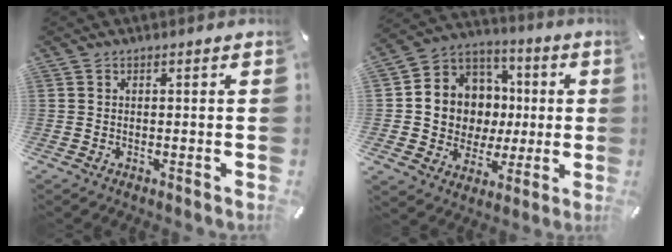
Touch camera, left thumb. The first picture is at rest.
{"total": 11.3, "force": [-0.1, 11.2, 1.6], "torque": [-0.029, -0.017, 0.014]}